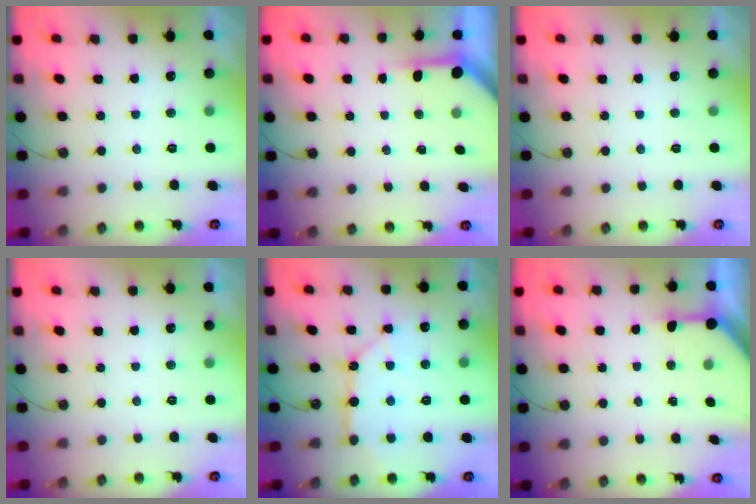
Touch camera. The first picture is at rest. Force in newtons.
{"total": 4.0, "press": 3.9, "slide": 0.4}
{"total": 0.0}
{"total": 0.0}
{"total": 11.4, "press": 11.3, "slide": 1.0}
{"total": 6.2, "press": 6.2, "slide": 0.2}